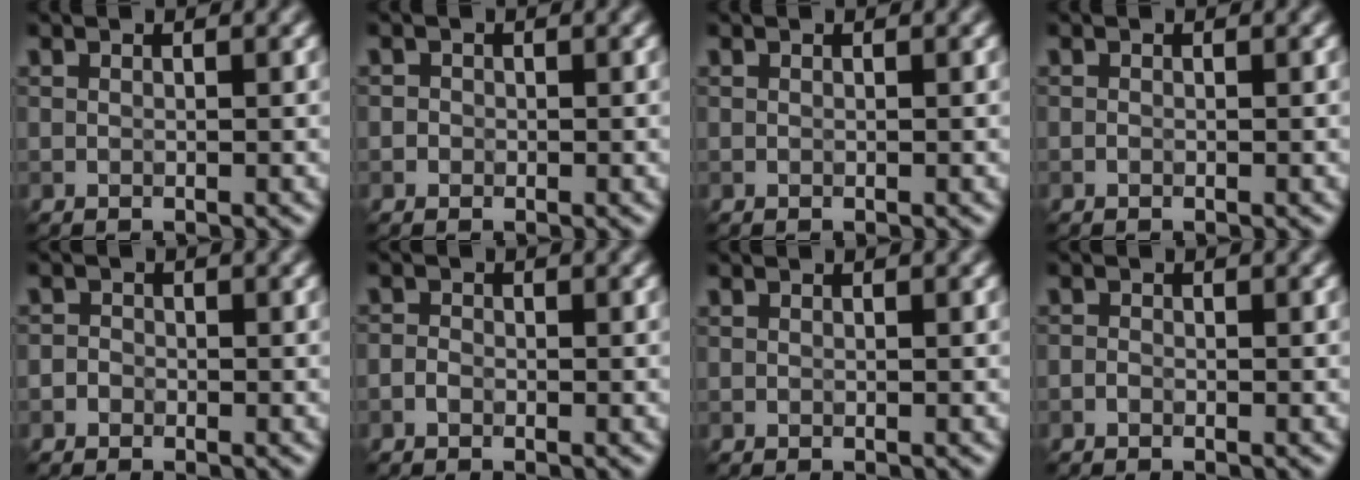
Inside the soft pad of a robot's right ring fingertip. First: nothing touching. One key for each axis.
{"total": 0.7, "fx": -0.1, "fy": 0.7, "fz": 0.1, "tx": 0.003, "ty": -0.004, "tz": -0.005}
{"total": 0.0}
{"total": 0.0}
{"total": 0.9, "fx": -0.4, "fy": 0.8, "fz": 0.2, "tx": 0.002, "ty": -0.001, "tz": -0.015}
{"total": 0.9, "fx": -0.5, "fy": 0.5, "fz": 0.5, "tx": -0.008, "ty": 0.000, "tz": -0.013}
{"total": 0.0}
{"total": 0.5, "fx": -0.3, "fy": 0.3, "fz": 0.3, "tx": -0.003, "ty": -0.001, "tz": -0.008}